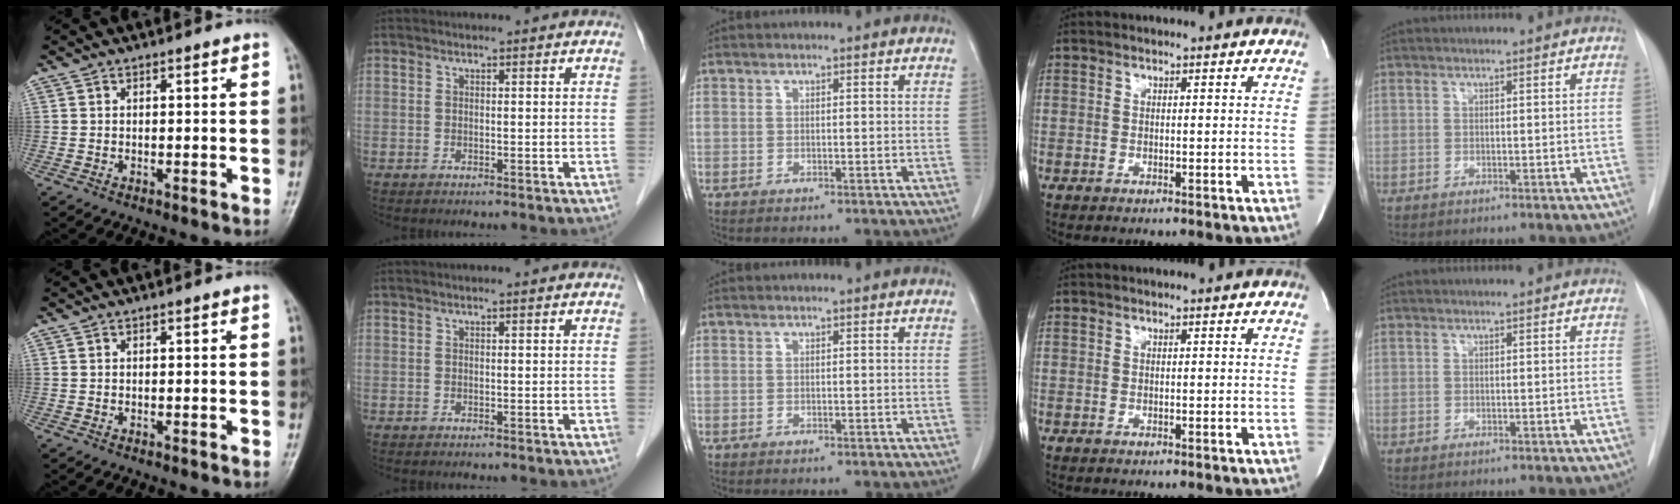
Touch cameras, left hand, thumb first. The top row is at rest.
{}